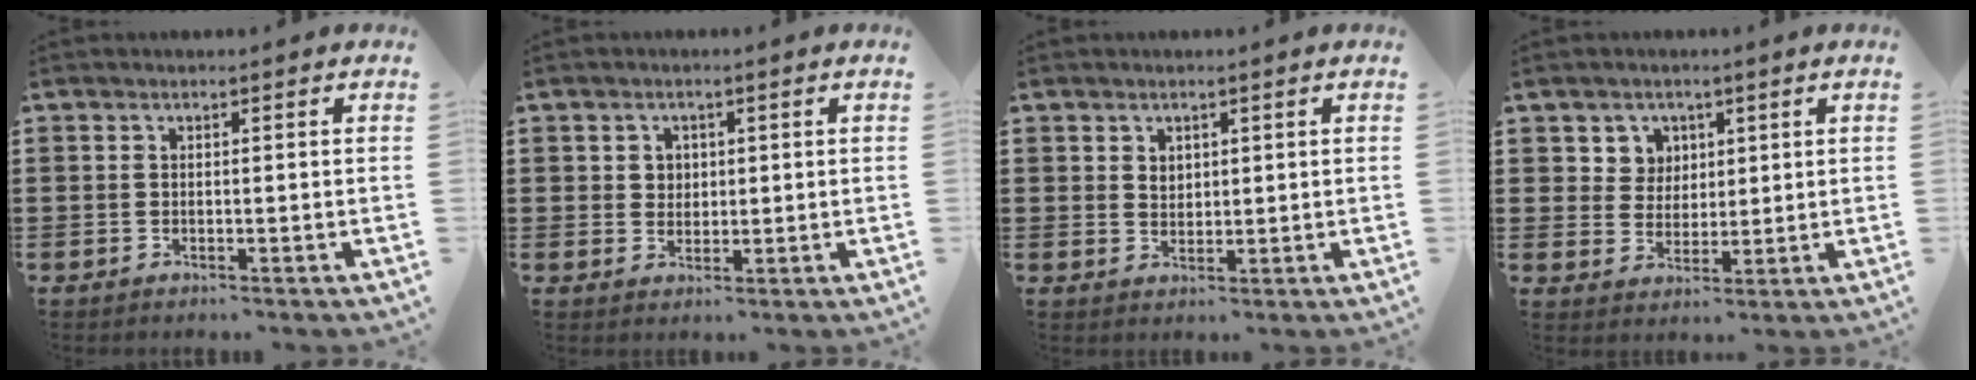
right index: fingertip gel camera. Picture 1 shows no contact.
{"total": 2.1, "force": [0.7, 2.0, 0.5], "torque": [-0.017, 0.010, 0.010]}
{"total": 1.8, "force": [1.1, 1.4, 0.5], "torque": [-0.012, 0.006, 0.021]}
{"total": 4.3, "force": [2.0, 3.8, 0.5], "torque": [-0.022, 0.009, 0.036]}